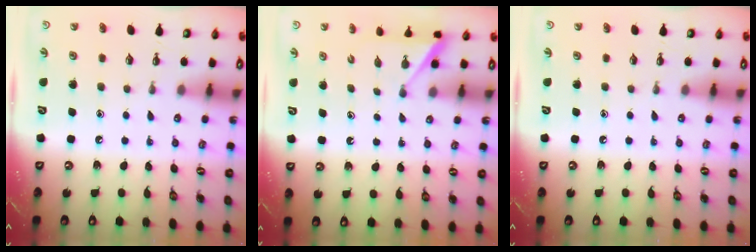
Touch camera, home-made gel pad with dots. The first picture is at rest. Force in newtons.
{"total": 2.0, "press": 2.0, "slide": 0.3}
{"total": 0.0}